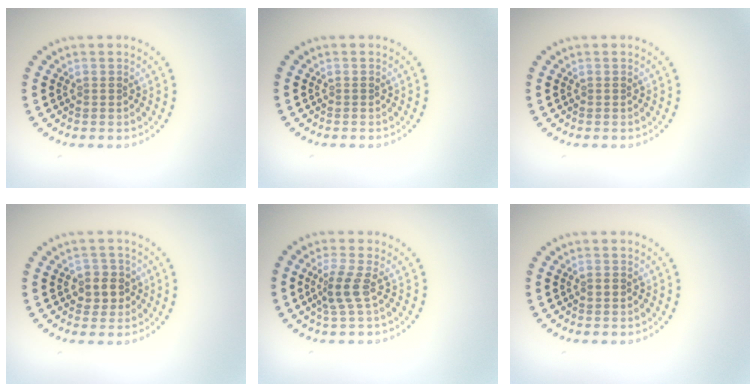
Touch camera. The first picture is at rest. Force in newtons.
{"total": 0.0}
{"total": 0.0}
{"total": 2.5, "press": 2.2, "slide": 1.1}
{"total": 2.2, "press": 1.7, "slide": 1.4}
{"total": 0.9, "press": 0.9, "slide": 0.2}